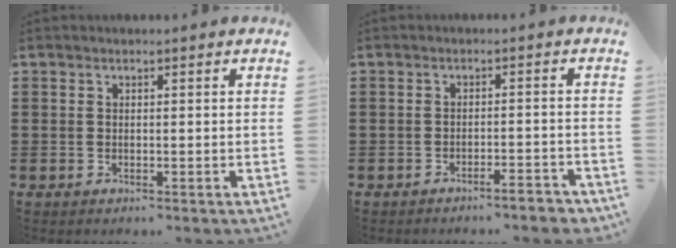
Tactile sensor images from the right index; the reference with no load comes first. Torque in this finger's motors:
{"motor_torque": [0.35, 0.55, 0.17, 0.00]}